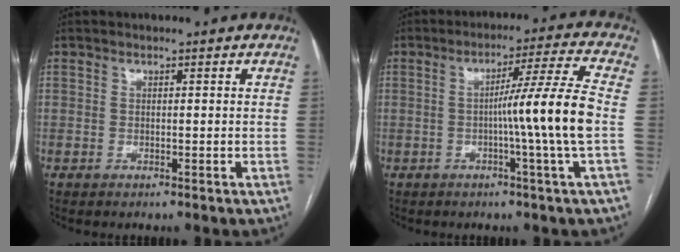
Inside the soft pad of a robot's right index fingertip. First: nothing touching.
{"total": 10.4, "force": [-1.4, -2.7, 9.9], "torque": [-0.154, -0.001, -0.022]}